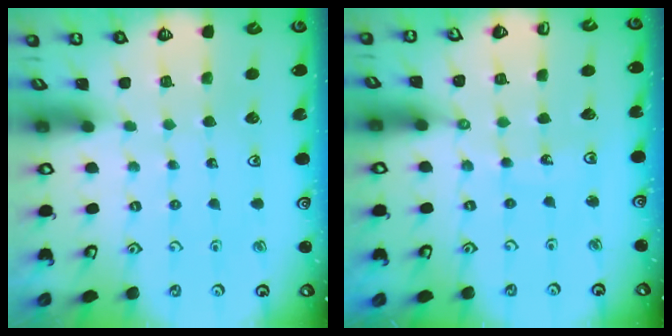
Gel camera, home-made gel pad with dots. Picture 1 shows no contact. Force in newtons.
{"total": 7.0, "press": 7.0, "slide": 0.8}